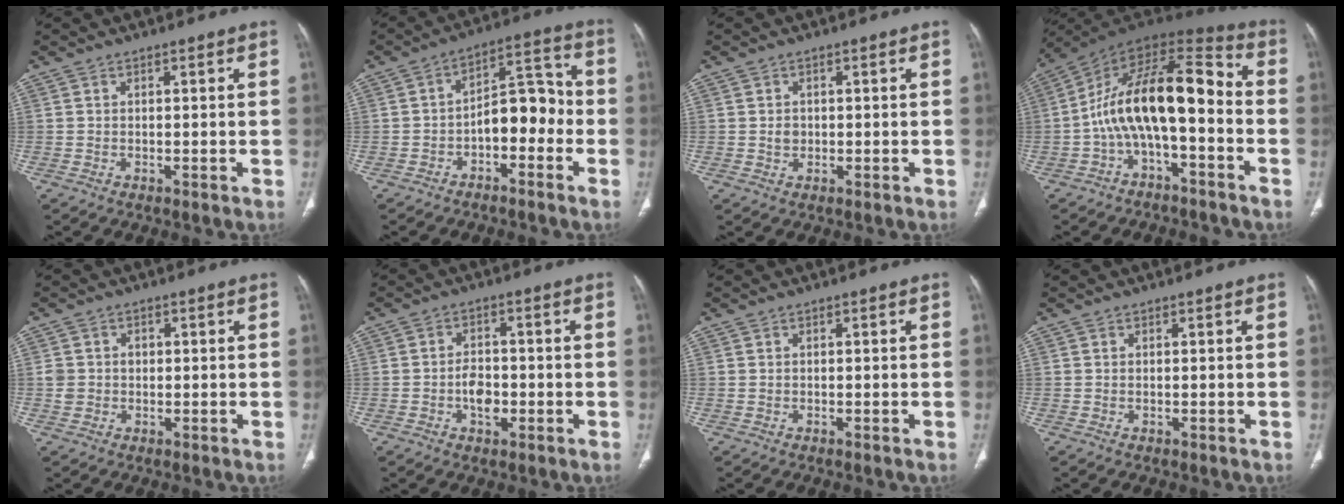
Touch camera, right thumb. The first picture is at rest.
{"total": 9.7, "force": [-2.9, 5.5, 7.5], "torque": [-0.077, 0.054, -0.054]}
{"total": 1.6, "force": [0.0, 1.4, 0.8], "torque": [-0.008, 0.002, 0.003]}
{"total": 16.9, "force": [-3.0, 7.3, 14.9], "torque": [-0.239, 0.089, -0.057]}
{"total": 3.3, "force": [0.2, 3.0, 1.2], "torque": [-0.012, 0.010, 0.008]}
{"total": 4.9, "force": [-1.3, 3.2, 3.4], "torque": [-0.043, 0.010, -0.021]}
{"total": 0.0}
{"total": 0.0}